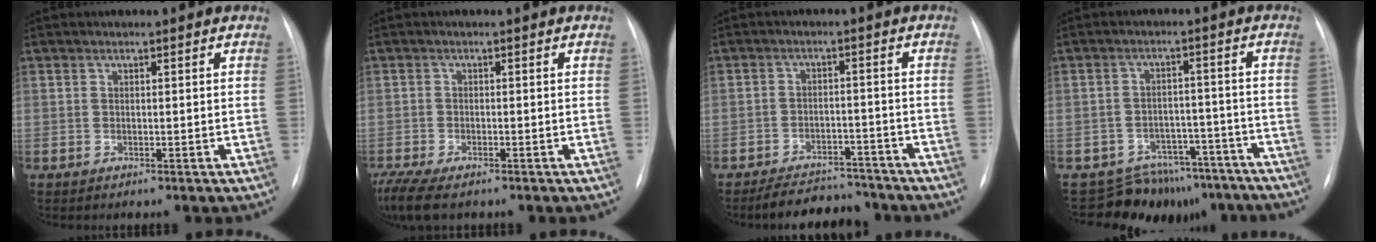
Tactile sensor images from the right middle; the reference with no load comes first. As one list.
[{"total": 7.9, "force": [-5.8, 2.6, 4.7], "torque": [-0.098, -0.014, -0.097]}, {"total": 8.2, "force": [-7.5, 2.9, 1.6], "torque": [-0.015, 0.007, -0.107]}, {"total": 10.5, "force": [-9.0, 5.3, 0.0], "torque": [0.020, 0.038, -0.113]}]